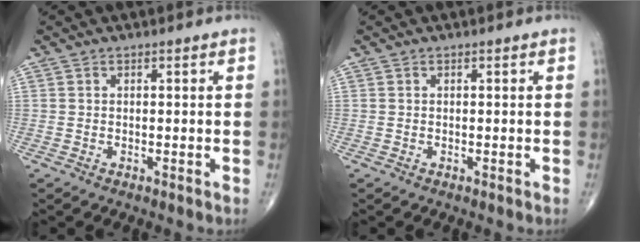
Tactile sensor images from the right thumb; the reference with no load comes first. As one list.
[{"total": 0.0}]